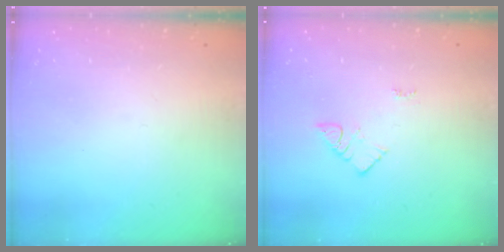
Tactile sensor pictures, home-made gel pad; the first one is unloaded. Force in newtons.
{"total": 4.3, "press": 4.2, "slide": 0.6}